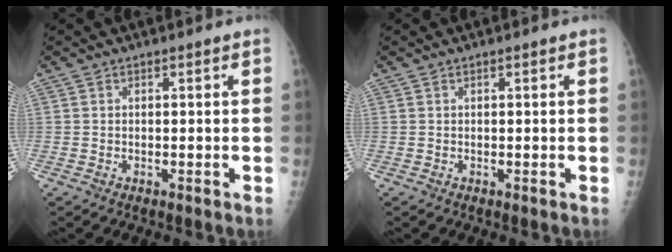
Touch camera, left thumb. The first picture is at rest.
{"total": 0.0}